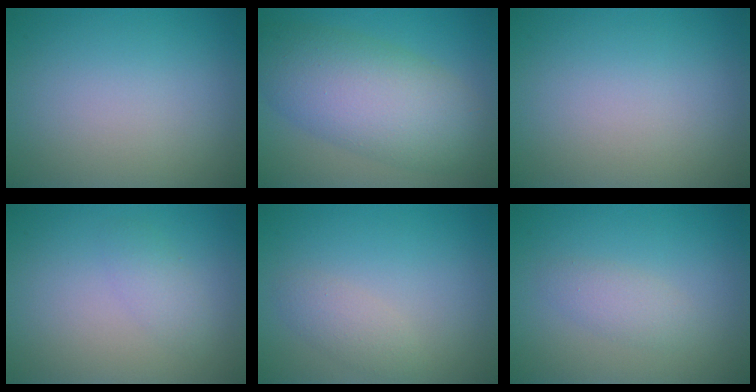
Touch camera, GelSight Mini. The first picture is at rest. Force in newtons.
{"total": 8.6, "press": 8.6, "slide": 0.4}
{"total": 0.0}
{"total": 1.5, "press": 1.5, "slide": 0.1}
{"total": 1.6, "press": 1.6, "slide": 0.1}
{"total": 1.7, "press": 1.7, "slide": 0.1}